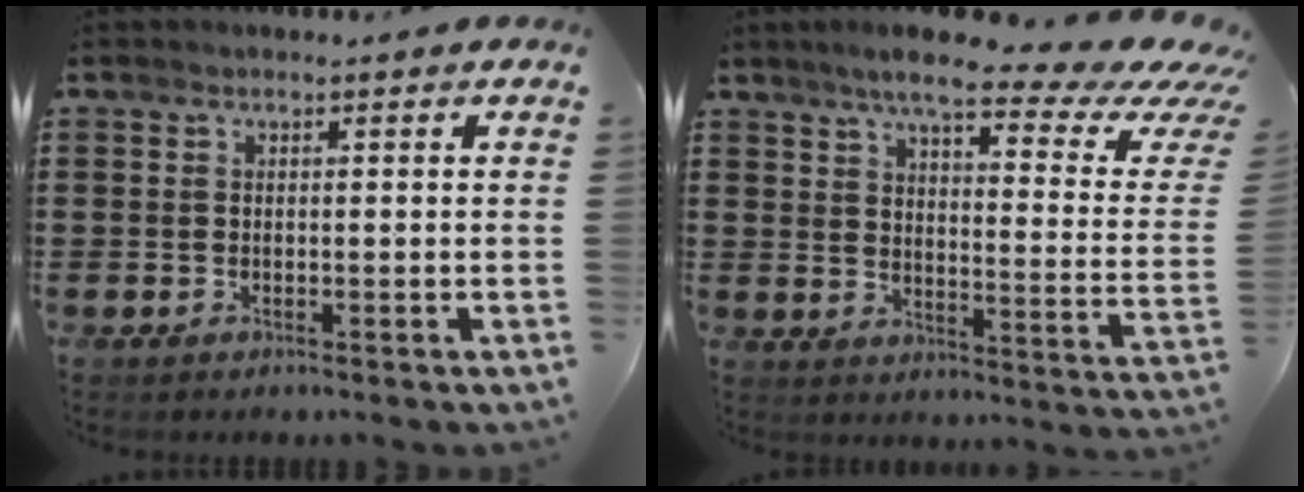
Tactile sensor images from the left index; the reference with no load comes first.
{"total": 10.2, "force": [7.4, 1.5, 6.8], "torque": [-0.127, -0.043, 0.117]}